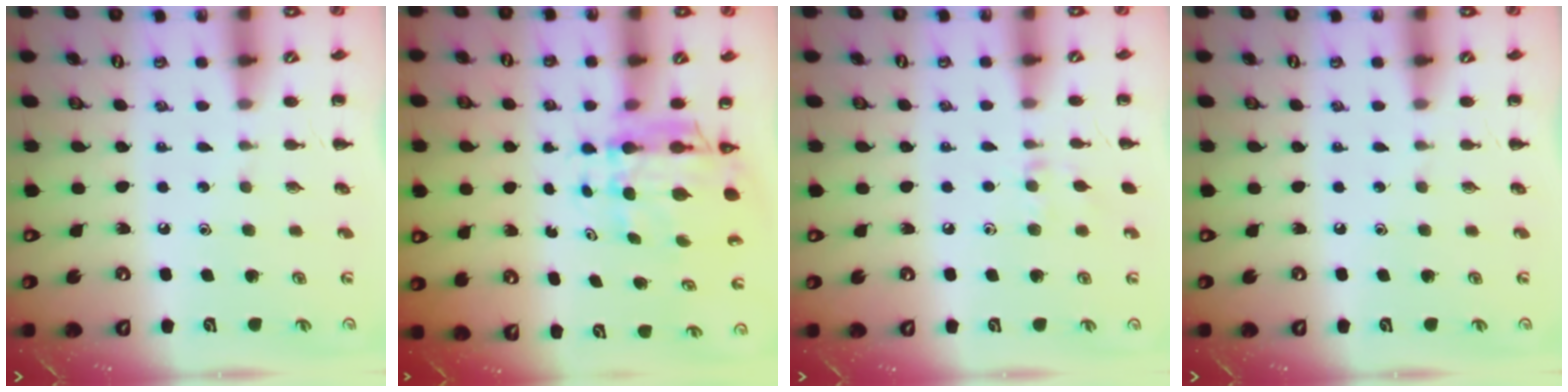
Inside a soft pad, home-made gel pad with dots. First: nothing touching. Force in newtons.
{"total": 6.5, "press": 6.1, "slide": 2.2}
{"total": 6.3, "press": 6.1, "slide": 1.8}
{"total": 0.0}